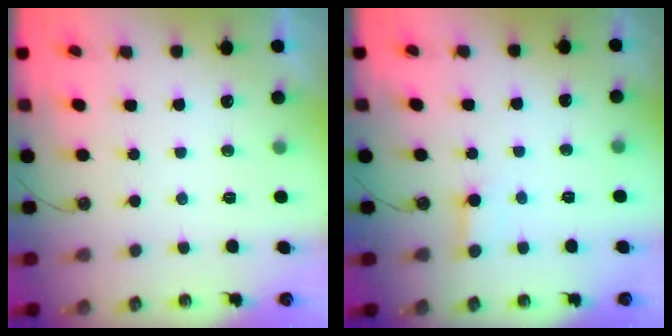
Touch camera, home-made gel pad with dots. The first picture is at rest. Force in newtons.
{"total": 2.4, "press": 2.4, "slide": 0.0}